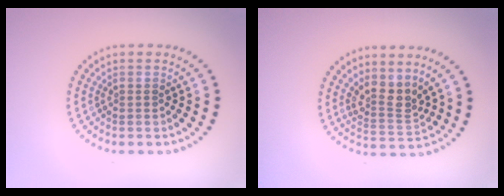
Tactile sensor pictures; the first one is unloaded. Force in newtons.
{"total": 2.8, "press": 2.1, "slide": 1.9}